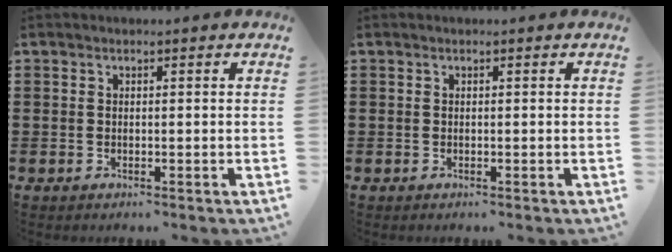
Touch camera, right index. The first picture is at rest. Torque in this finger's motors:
{"motor_torque": [0.00, 0.00, 0.00, 0.00]}